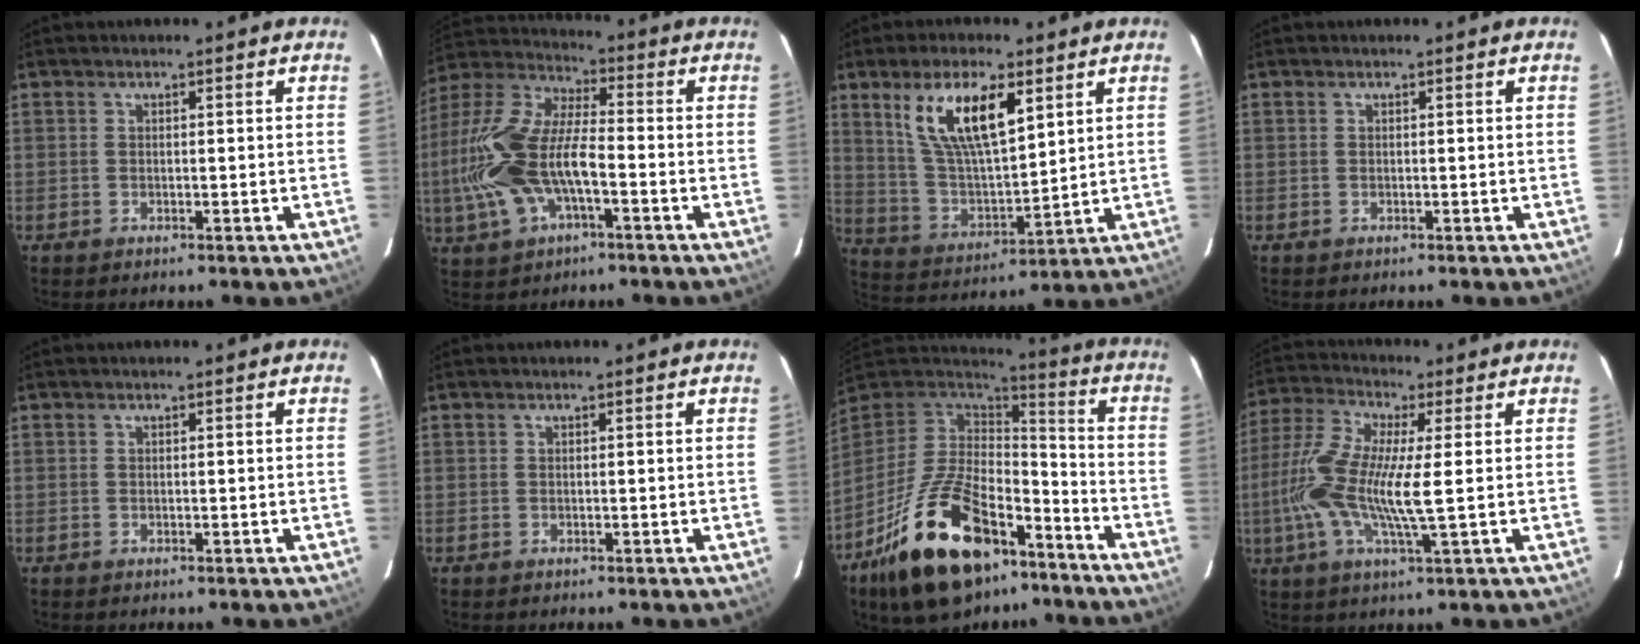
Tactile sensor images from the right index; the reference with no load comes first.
{"total": 18.4, "force": [-4.2, 8.1, 15.9], "torque": [-0.343, 0.001, -0.081]}
{"total": 13.4, "force": [7.5, 3.6, 10.5], "torque": [-0.197, -0.002, 0.158]}
{"total": 0.0}
{"total": 0.0}
{"total": 0.0}
{"total": 26.0, "force": [-15.7, 12.8, 16.2], "torque": [-0.320, -0.007, -0.247]}
{"total": 13.7, "force": [-0.6, 2.1, 13.6], "torque": [-0.275, -0.001, -0.021]}